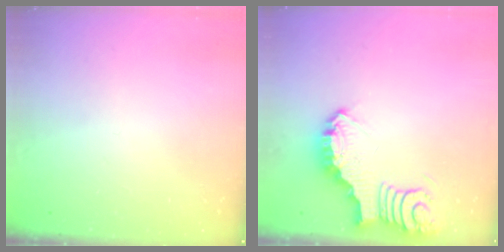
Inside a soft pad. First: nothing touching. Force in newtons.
{"total": 3.7, "press": 3.7, "slide": 0.4}